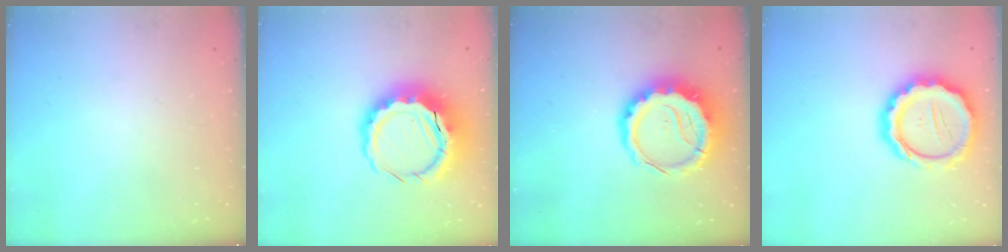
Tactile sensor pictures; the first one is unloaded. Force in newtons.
{"total": 12.7, "press": 12.4, "slide": 2.7}
{"total": 12.2, "press": 11.9, "slide": 2.7}
{"total": 17.9, "press": 17.5, "slide": 3.7}